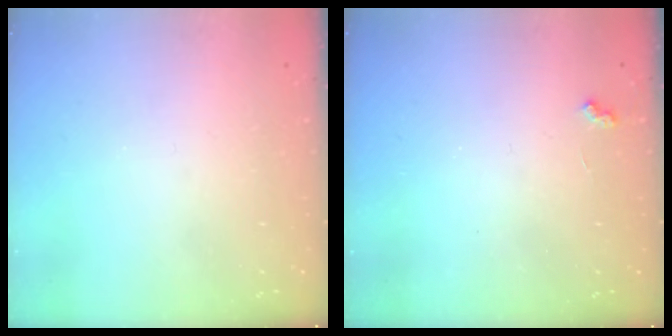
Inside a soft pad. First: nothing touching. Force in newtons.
{"total": 2.9, "press": 2.8, "slide": 0.6}